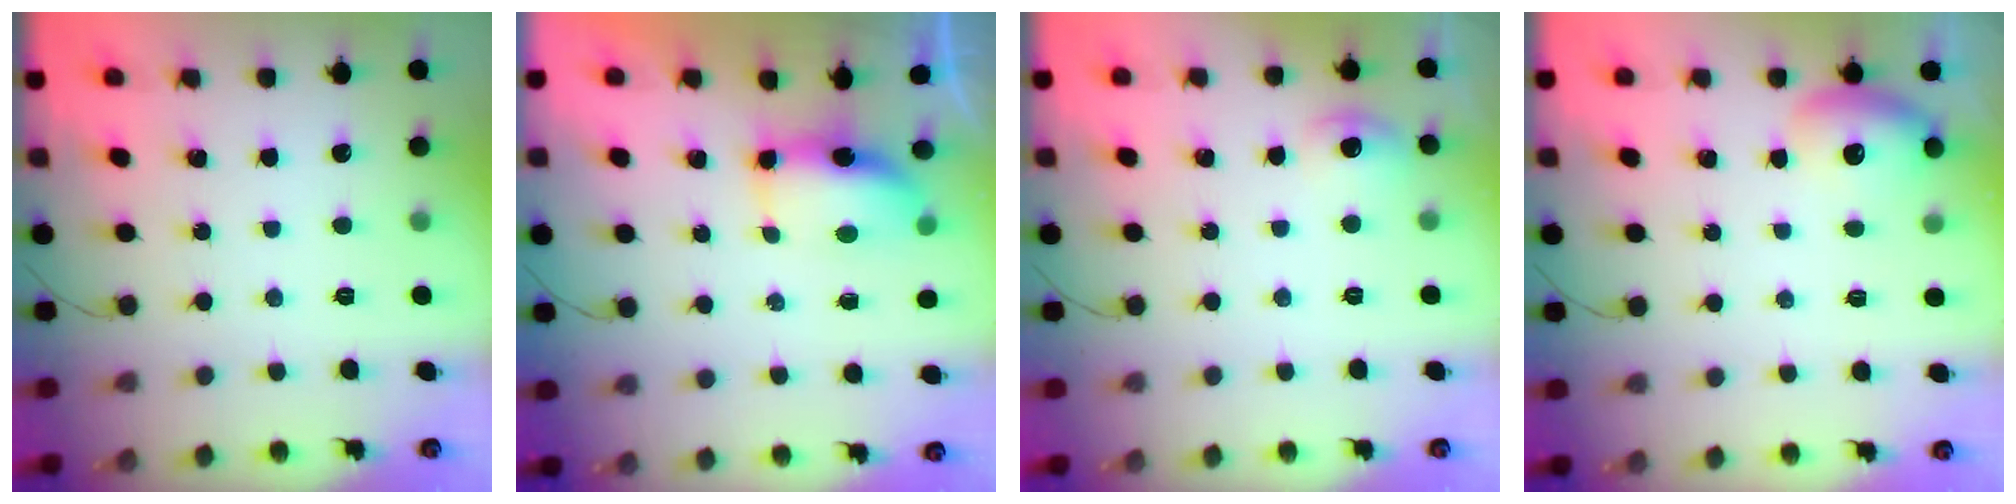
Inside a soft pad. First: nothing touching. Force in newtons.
{"total": 6.2, "press": 6.1, "slide": 1.2}
{"total": 6.0, "press": 5.8, "slide": 1.7}
{"total": 11.2, "press": 10.3, "slide": 4.4}